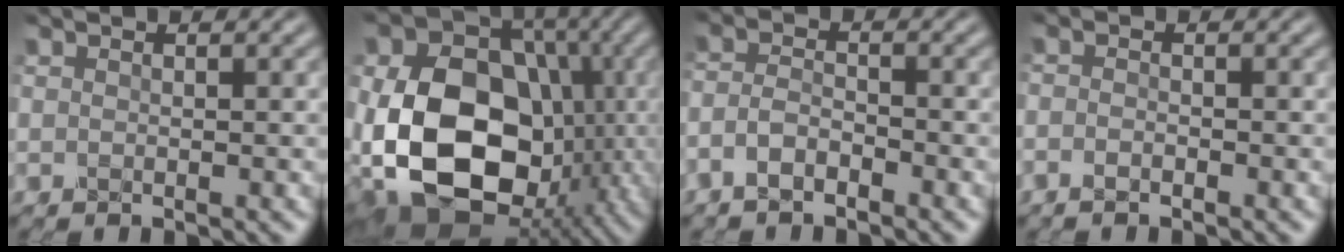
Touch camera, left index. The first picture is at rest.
{"total": 18.0, "force": [-2.8, 13.4, 11.7], "torque": [-0.237, -0.017, -0.043]}
{"total": 2.2, "force": [-1.8, 0.6, 1.2], "torque": [-0.030, 0.006, -0.042]}
{"total": 0.9, "force": [-0.8, 0.2, 0.4], "torque": [-0.012, 0.002, -0.019]}